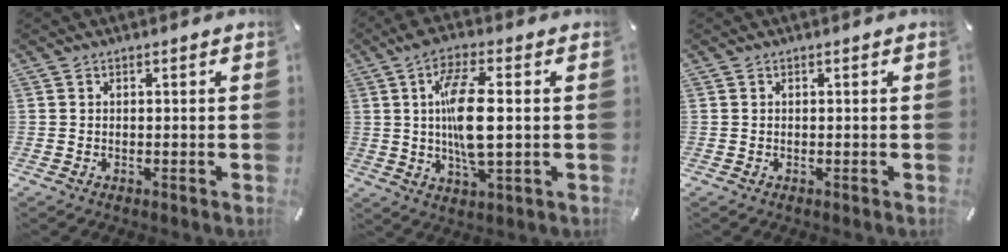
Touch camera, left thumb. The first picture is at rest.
{"total": 12.6, "force": [1.0, 3.8, 12.0], "torque": [-0.231, -0.009, 0.012]}
{"total": 0.0}